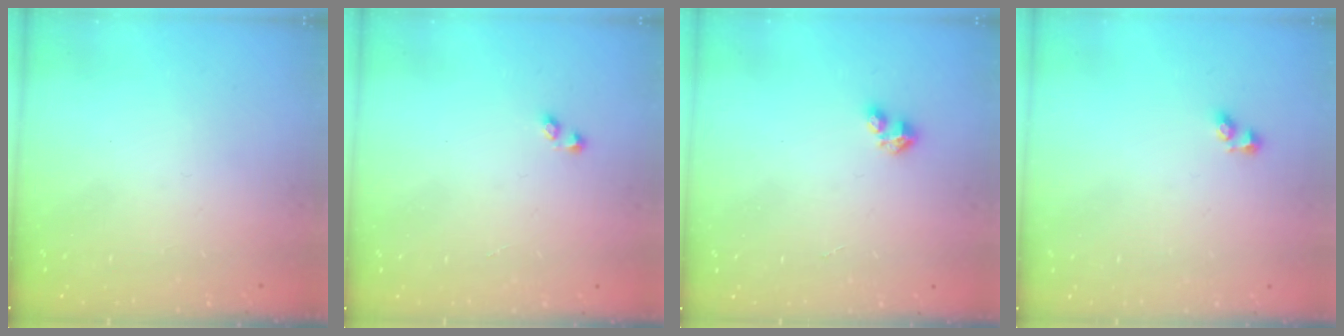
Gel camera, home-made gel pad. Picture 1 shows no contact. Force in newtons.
{"total": 0.9, "press": 0.8, "slide": 0.5}
{"total": 2.7, "press": 2.7, "slide": 0.4}
{"total": 2.9, "press": 2.6, "slide": 1.3}